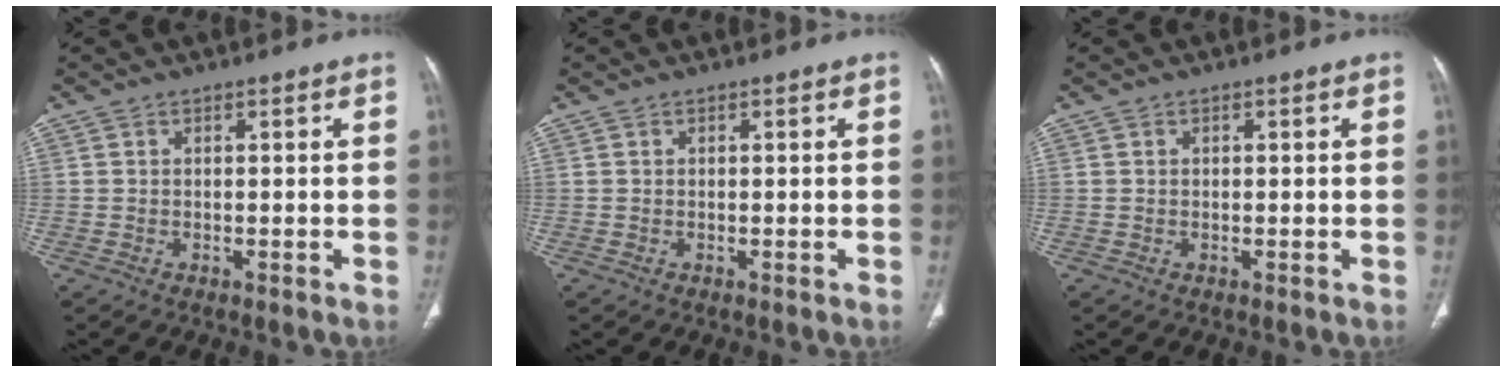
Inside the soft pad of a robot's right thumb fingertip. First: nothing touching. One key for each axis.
{"total": 0.0}
{"total": 0.0}